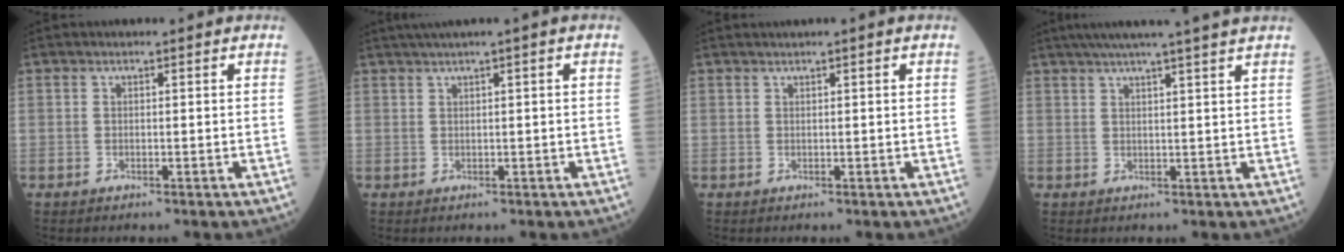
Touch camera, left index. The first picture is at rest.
{"total": 2.7, "force": [1.6, -0.6, 2.1], "torque": [-0.044, 0.009, 0.035]}
{"total": 0.8, "force": [0.5, -0.3, 0.6], "torque": [-0.018, 0.002, 0.017]}
{"total": 11.0, "force": [9.1, -1.5, 6.0], "torque": [-0.091, 0.018, 0.114]}